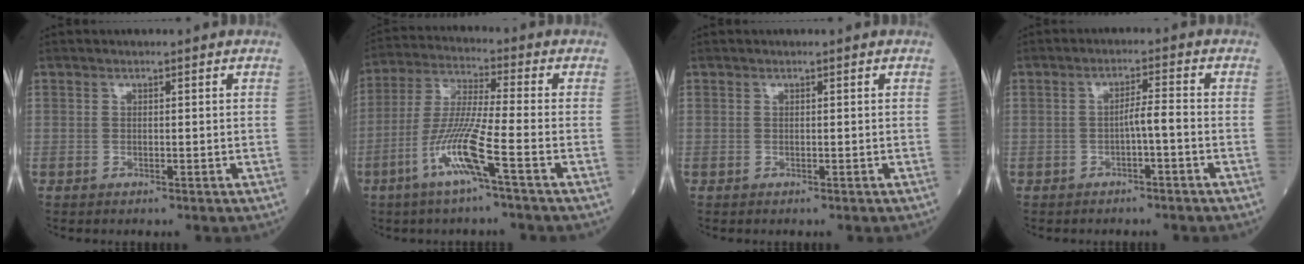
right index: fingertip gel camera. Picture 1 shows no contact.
{"total": 10.1, "force": [-4.7, -0.8, 8.9], "torque": [-0.181, -0.006, -0.096]}
{"total": 0.0}
{"total": 2.7, "force": [-1.1, 0.0, 2.5], "torque": [-0.040, 0.005, -0.018]}